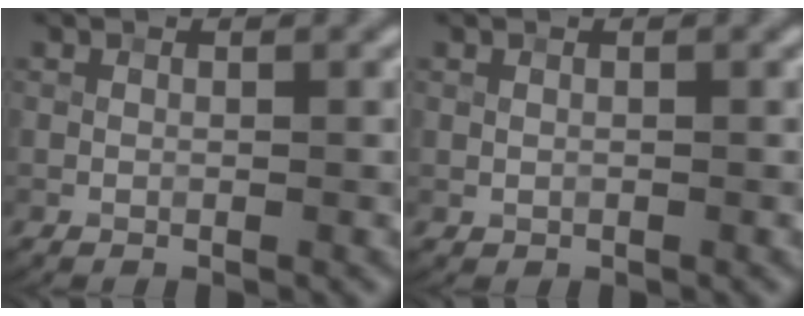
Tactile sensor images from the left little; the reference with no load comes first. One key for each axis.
{"total": 0.0}